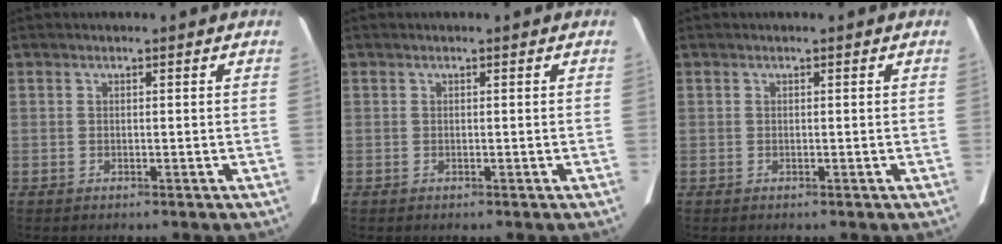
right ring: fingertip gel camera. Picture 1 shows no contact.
{"total": 0.0}
{"total": 0.0}